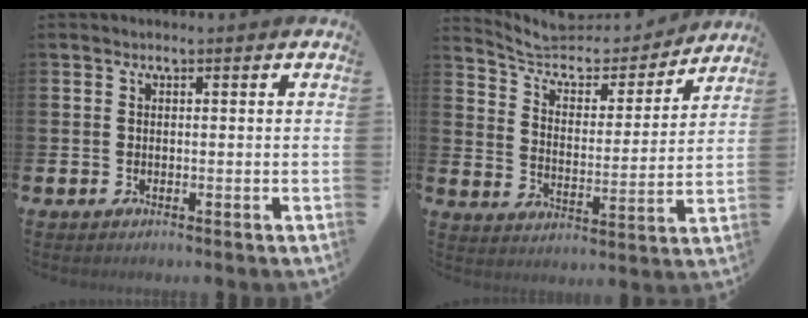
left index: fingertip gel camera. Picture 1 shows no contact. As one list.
[{"total": 7.5, "force": [6.7, 2.7, 1.9], "torque": [-0.071, -0.052, 0.112]}]